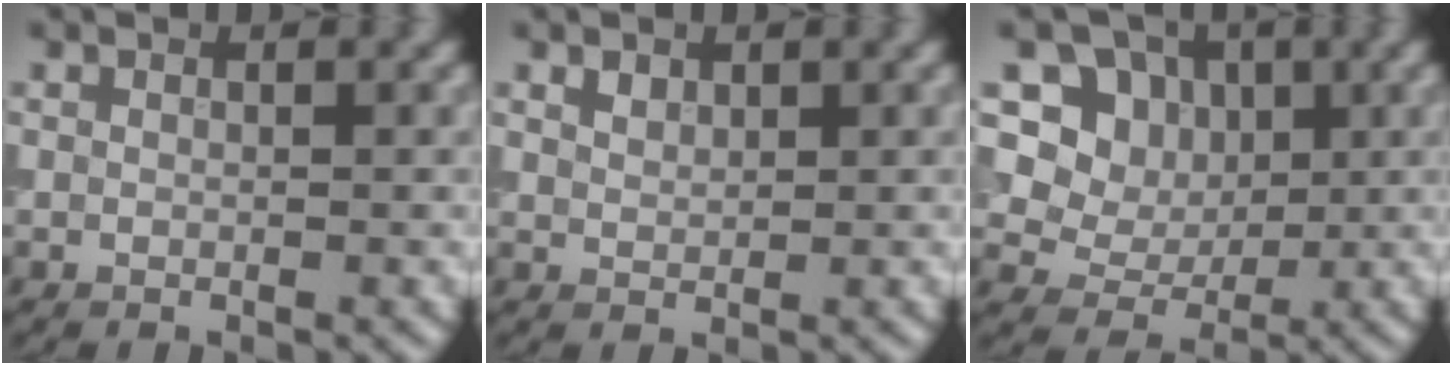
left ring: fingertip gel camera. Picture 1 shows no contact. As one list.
[{"total": 0.9, "force": [0.8, 0.4, 0.1], "torque": [-0.003, 0.003, 0.017]}, {"total": 8.9, "force": [3.5, 7.4, 3.5], "torque": [-0.074, 0.006, 0.054]}]